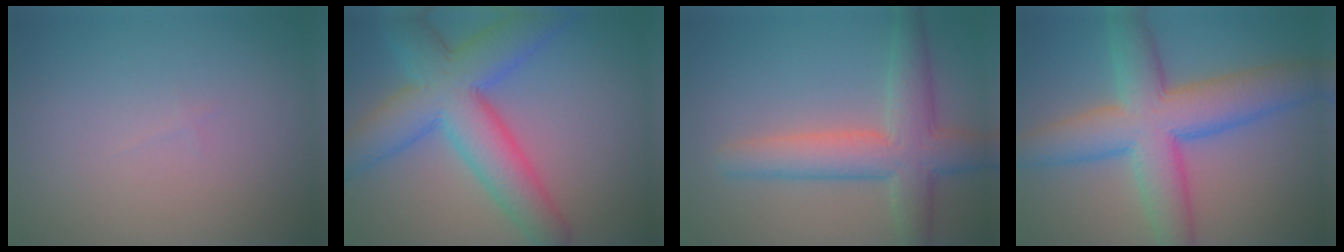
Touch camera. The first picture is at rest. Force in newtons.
{"total": 9.9, "press": 9.9, "slide": 0.1}
{"total": 6.1, "press": 6.1, "slide": 0.3}
{"total": 9.5, "press": 9.5, "slide": 0.3}